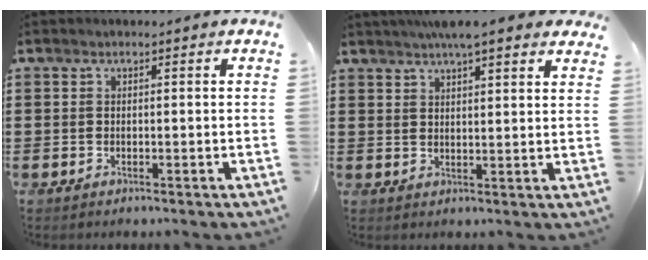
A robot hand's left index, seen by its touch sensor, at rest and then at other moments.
{"total": 5.6, "force": [4.7, 0.7, 2.9], "torque": [-0.060, -0.004, 0.084]}